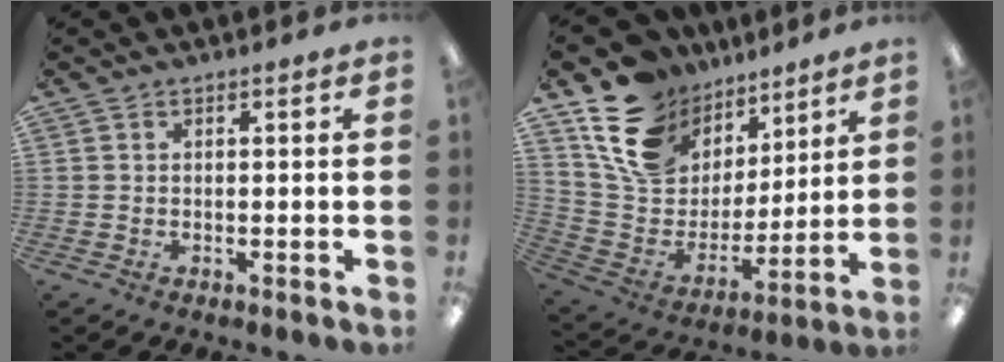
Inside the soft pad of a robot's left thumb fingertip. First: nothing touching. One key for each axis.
{"total": 17.9, "fx": 10.9, "fy": 12.3, "fz": 7.1, "tx": -0.146, "ty": -0.054, "tz": 0.207}